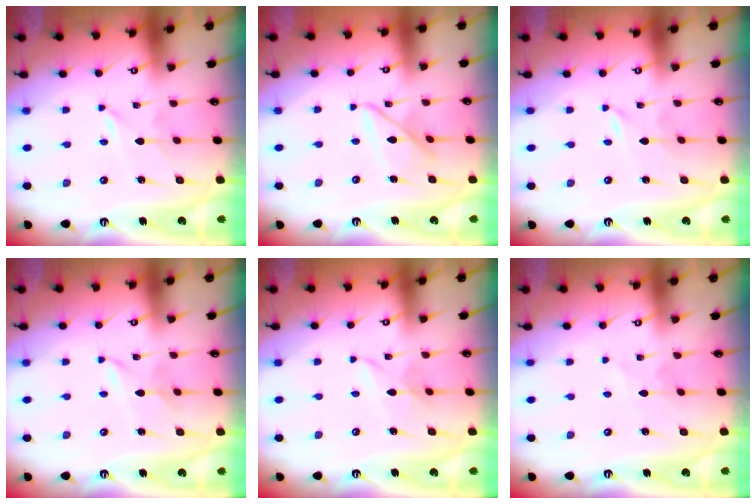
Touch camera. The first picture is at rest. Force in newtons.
{"total": 8.3, "press": 8.3, "slide": 0.4}
{"total": 0.0}
{"total": 2.4, "press": 2.3, "slide": 0.3}
{"total": 2.9, "press": 2.9, "slide": 0.3}
{"total": 0.8, "press": 0.8, "slide": 0.1}